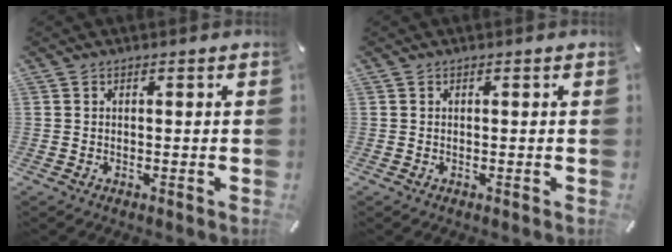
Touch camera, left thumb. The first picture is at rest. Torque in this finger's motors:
{"motor_torque": [-0.07, 0.06, -0.01, 0.00, 0.00]}